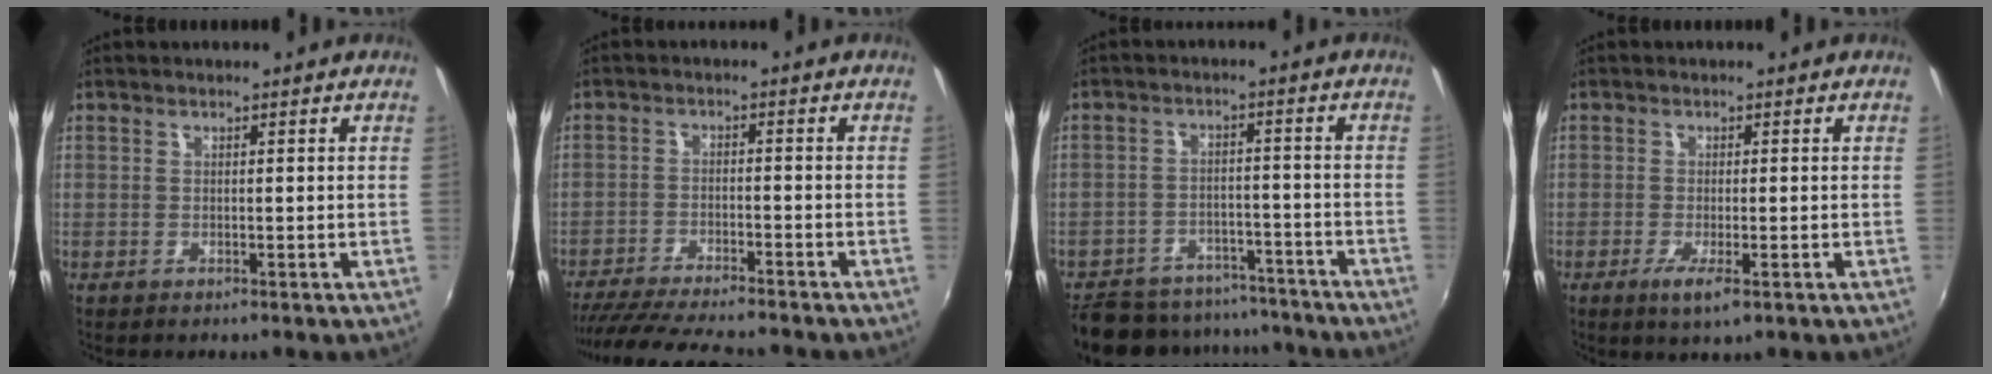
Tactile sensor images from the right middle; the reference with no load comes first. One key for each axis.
{"total": 15.1, "fx": -13.4, "fy": 1.9, "fz": 6.8, "tx": -0.144, "ty": -0.025, "tz": -0.214}
{"total": 18.7, "fx": -15.9, "fy": 7.3, "fz": 6.5, "tx": -0.154, "ty": 0.014, "tz": -0.213}
{"total": 3.5, "fx": -1.6, "fy": 0.4, "fz": 3.1, "tx": -0.062, "ty": -0.014, "tz": -0.028}